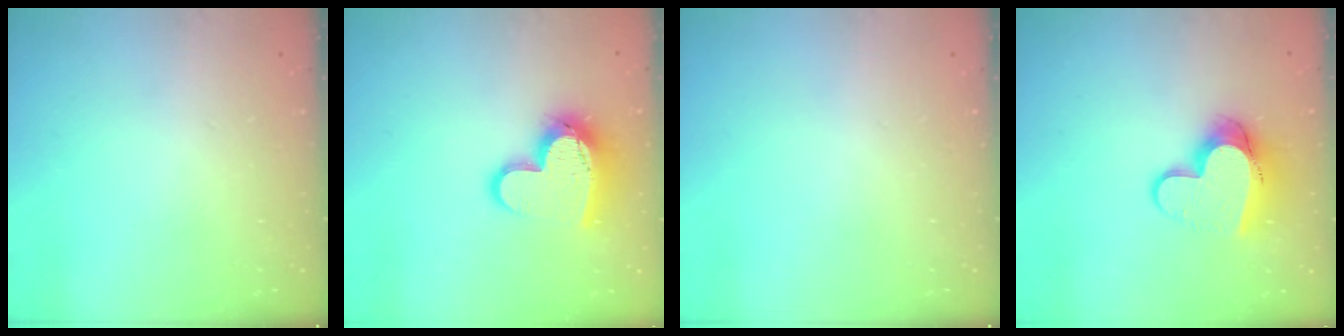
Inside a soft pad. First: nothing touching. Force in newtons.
{"total": 15.0, "press": 15.0, "slide": 1.0}
{"total": 0.0}
{"total": 11.5, "press": 11.4, "slide": 1.2}